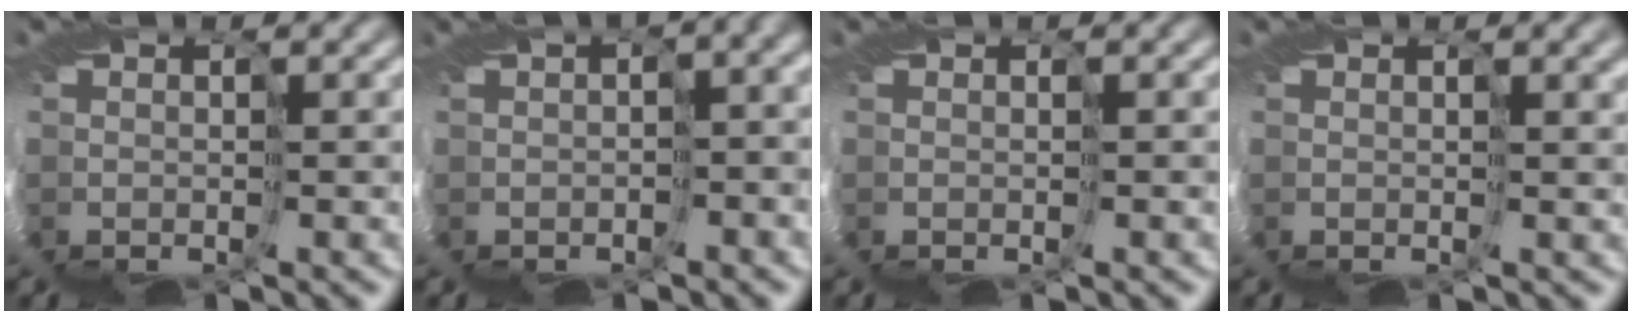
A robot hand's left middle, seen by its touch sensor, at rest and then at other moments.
{"total": 4.4, "force": [-1.2, 1.5, 3.9], "torque": [-0.053, 0.000, 0.007]}
{"total": 0.0}
{"total": 2.2, "force": [1.6, 0.2, 1.6], "torque": [-0.024, 0.004, 0.023]}